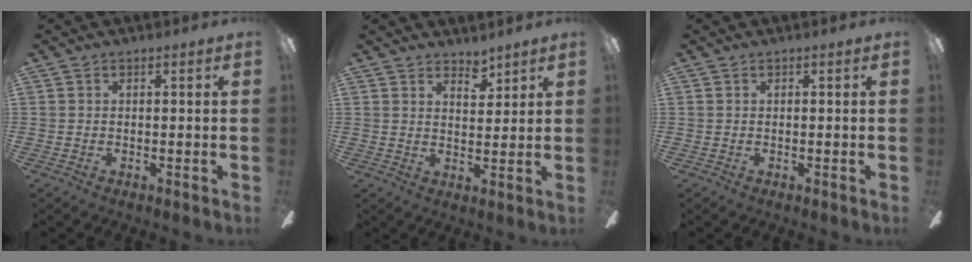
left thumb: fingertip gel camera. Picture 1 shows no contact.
{"total": 4.2, "force": [3.7, 1.7, 1.1], "torque": [-0.007, -0.022, 0.065]}
{"total": 0.0}